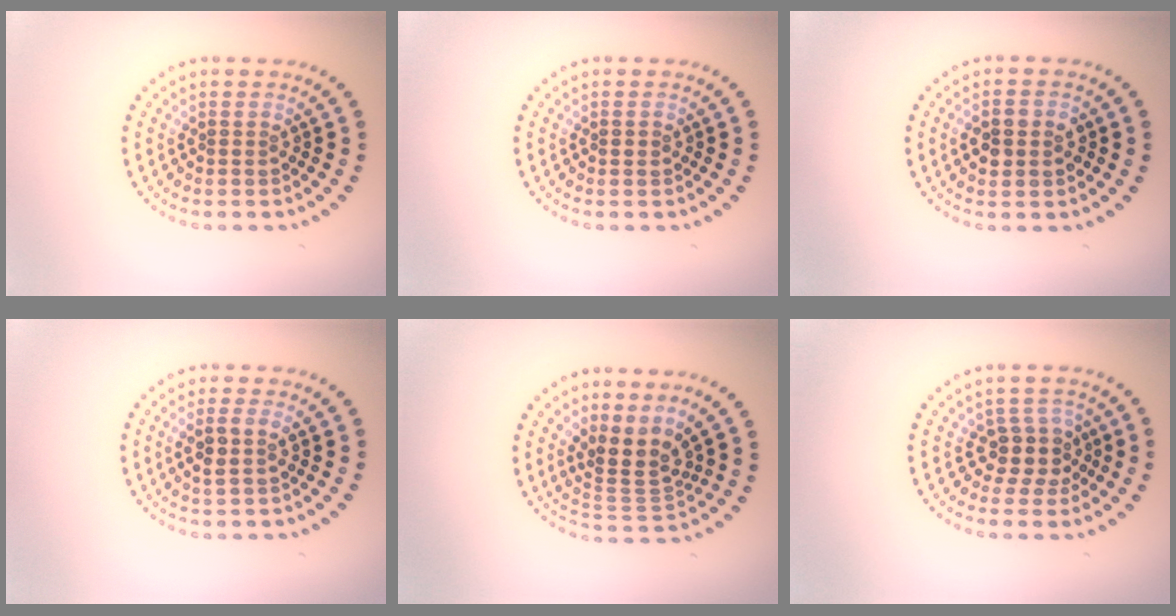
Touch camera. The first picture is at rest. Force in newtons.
{"total": 0.8, "press": 0.8, "slide": 0.1}
{"total": 3.6, "press": 3.6, "slide": 0.2}
{"total": 2.0, "press": 1.8, "slide": 0.7}
{"total": 3.4, "press": 2.5, "slide": 2.4}
{"total": 2.7, "press": 2.3, "slide": 1.5}